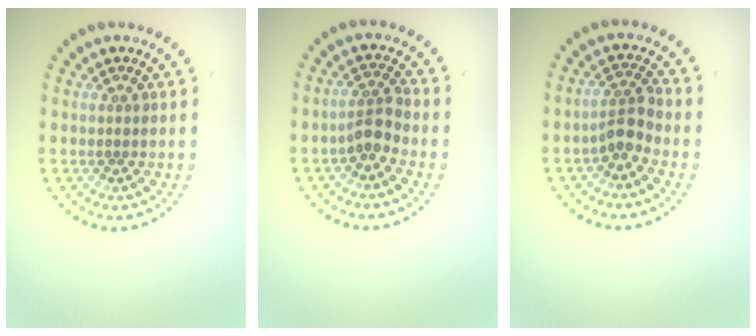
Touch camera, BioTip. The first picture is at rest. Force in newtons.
{"total": 2.2, "press": 1.7, "slide": 1.3}
{"total": 2.3, "press": 1.7, "slide": 1.5}